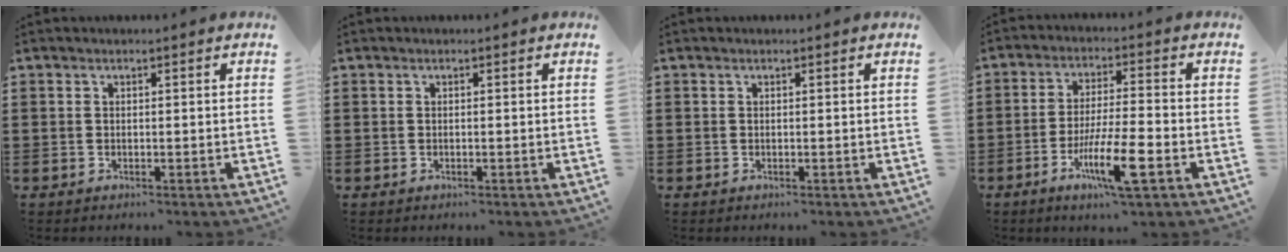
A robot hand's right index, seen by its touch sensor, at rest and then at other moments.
{"total": 0.0}
{"total": 0.0}
{"total": 9.6, "force": [-4.0, 1.3, 8.6], "torque": [-0.169, -0.013, -0.077]}